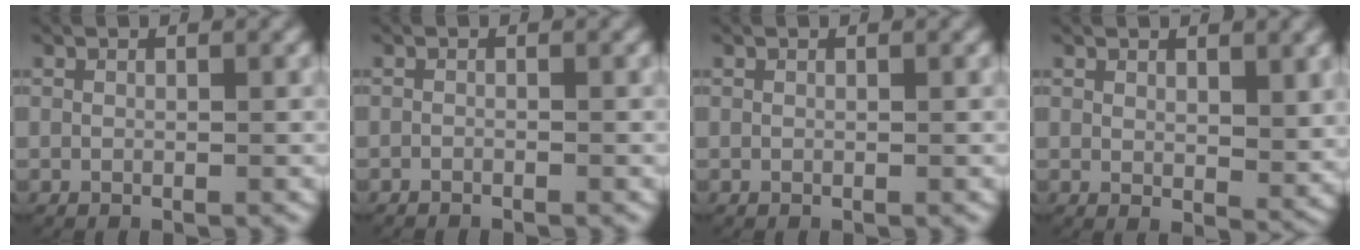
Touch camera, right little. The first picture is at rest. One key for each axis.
{"total": 0.8, "fx": -0.8, "fy": 0.1, "fz": 0.0, "tx": -0.003, "ty": -0.005, "tz": -0.014}
{"total": 0.0}
{"total": 1.9, "fx": 1.1, "fy": 0.8, "fz": 1.4, "tx": -0.017, "ty": -0.009, "tz": 0.024}